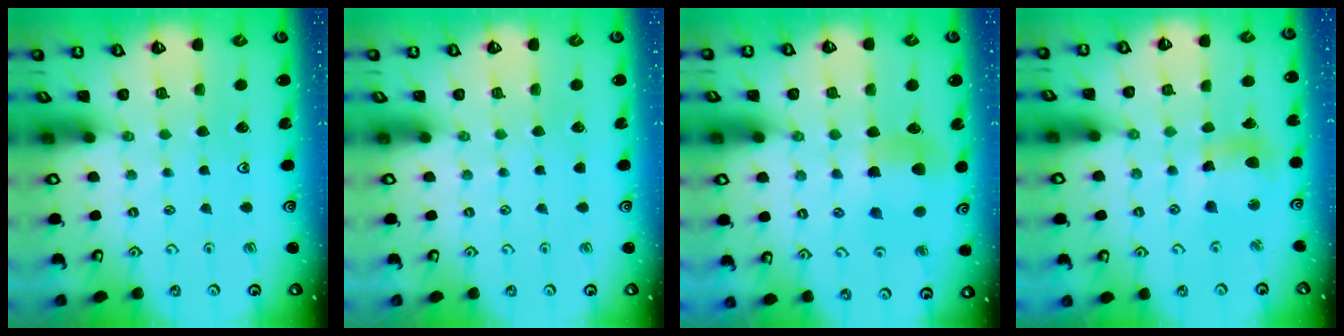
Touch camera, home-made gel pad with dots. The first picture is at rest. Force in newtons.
{"total": 0.0}
{"total": 7.0, "press": 6.9, "slide": 1.2}
{"total": 11.6, "press": 11.5, "slide": 1.4}